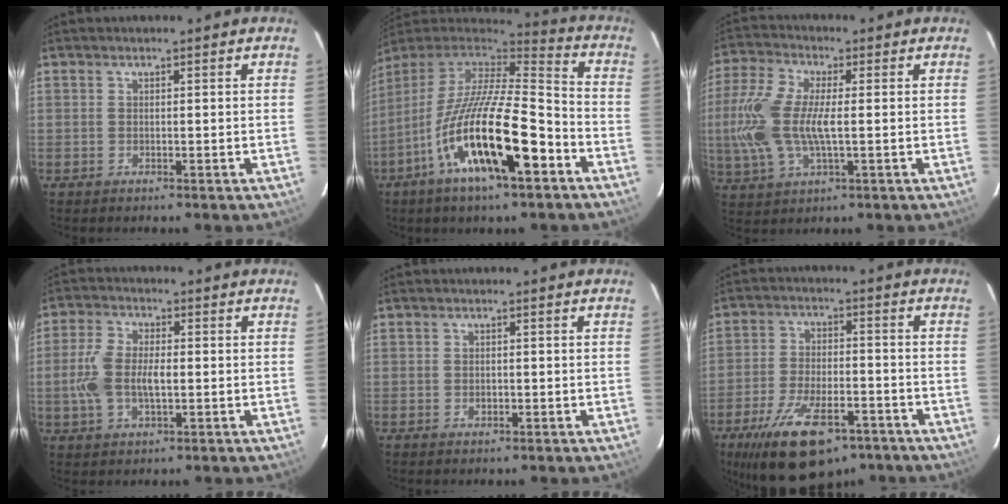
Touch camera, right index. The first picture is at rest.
{"total": 22.4, "force": [-9.9, 5.8, 19.2], "torque": [-0.344, -0.037, -0.180]}
{"total": 13.8, "force": [-0.4, 5.7, 12.6], "torque": [-0.277, 0.003, -0.008]}
{"total": 8.6, "force": [-0.9, 4.3, 7.4], "torque": [-0.157, 0.004, -0.017]}
{"total": 1.3, "force": [-0.3, 1.0, 0.8], "torque": [-0.013, 0.002, -0.005]}
{"total": 17.9, "force": [-11.3, 7.7, 11.5], "torque": [-0.228, -0.022, -0.180]}